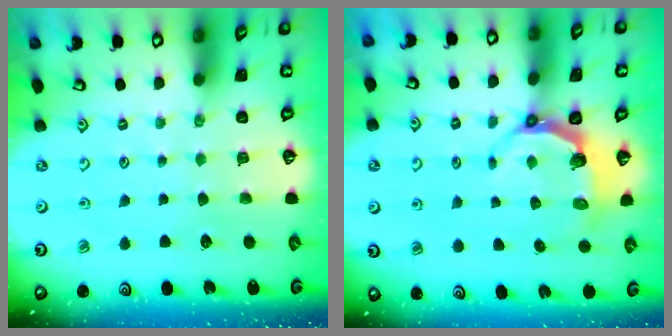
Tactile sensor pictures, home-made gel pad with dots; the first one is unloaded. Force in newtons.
{"total": 4.8, "press": 3.3, "slide": 3.4}